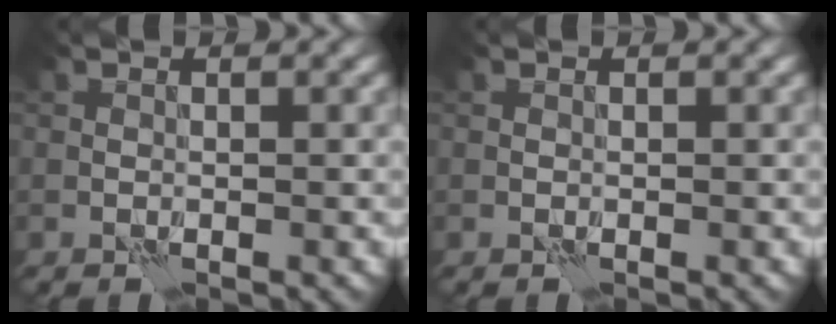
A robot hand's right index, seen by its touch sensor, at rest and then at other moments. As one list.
[{"total": 0.0}]